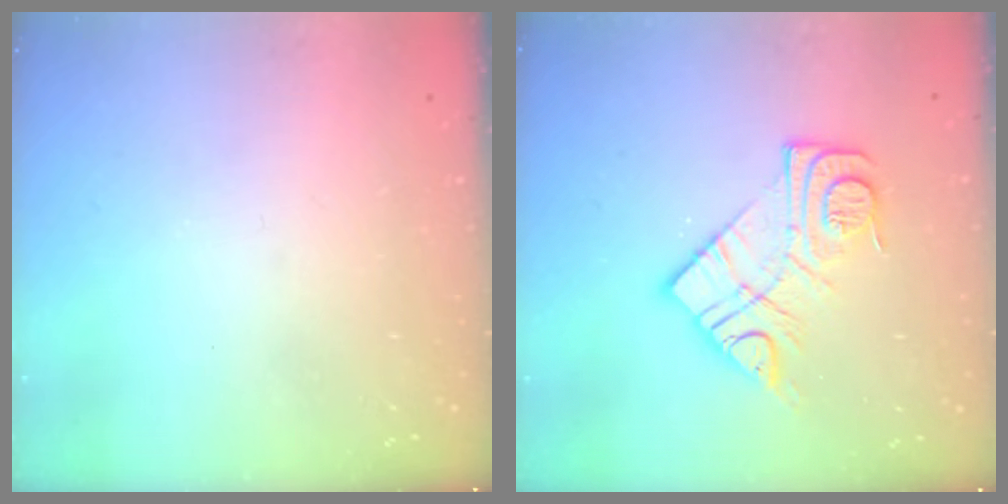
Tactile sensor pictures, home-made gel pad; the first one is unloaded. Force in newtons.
{"total": 13.2, "press": 13.2, "slide": 1.0}